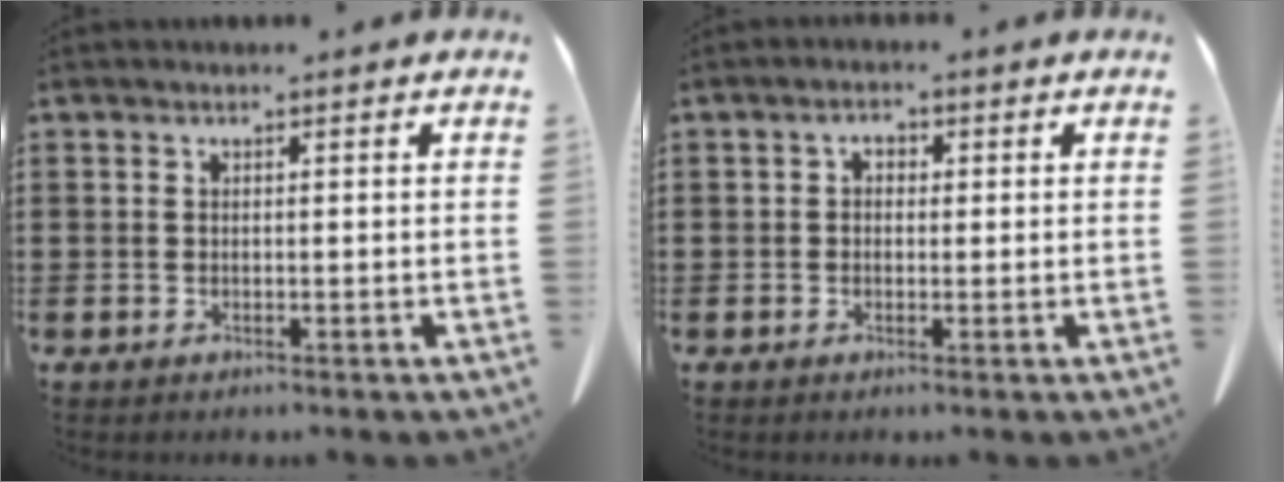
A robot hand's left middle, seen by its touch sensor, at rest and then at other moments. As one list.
[{"total": 1.7, "force": [0.1, 1.1, 1.3], "torque": [-0.028, 0.007, -0.001]}]